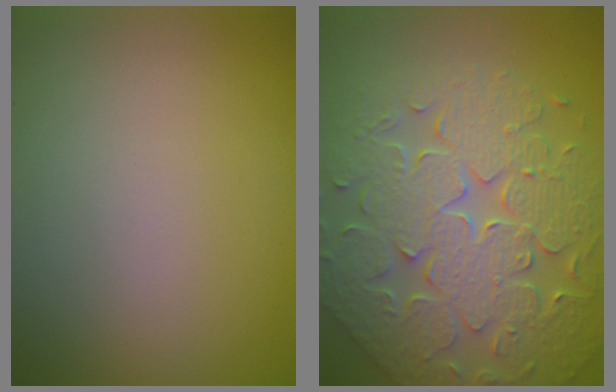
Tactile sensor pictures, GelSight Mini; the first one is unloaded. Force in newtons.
{"total": 7.5, "press": 6.5, "slide": 3.6}